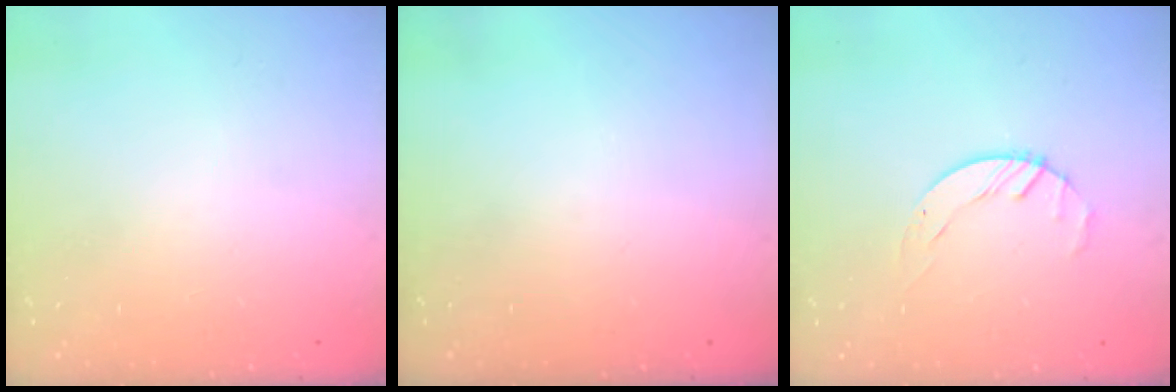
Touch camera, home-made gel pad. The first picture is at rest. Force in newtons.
{"total": 0.0}
{"total": 1.7, "press": 1.7, "slide": 0.3}